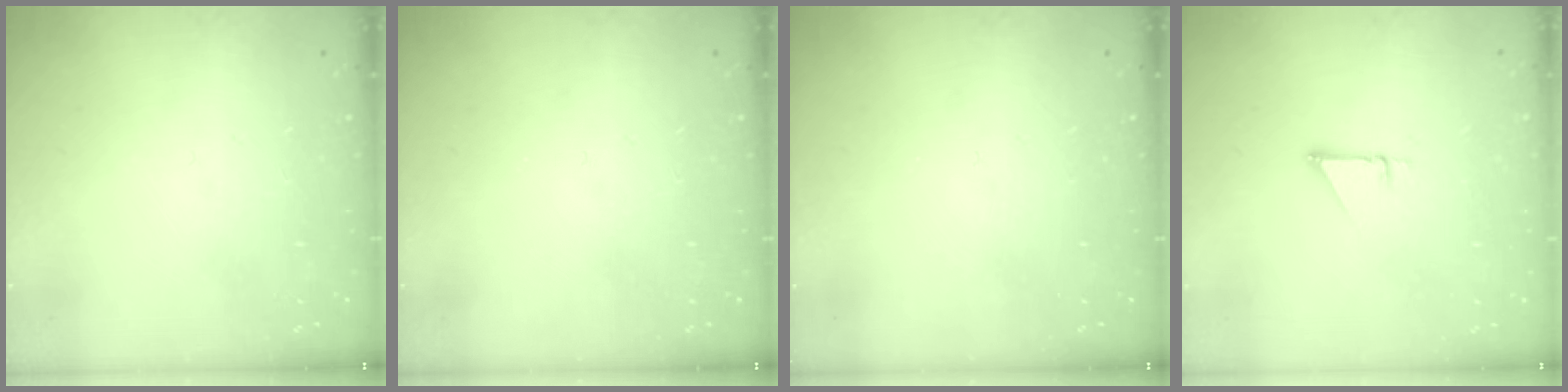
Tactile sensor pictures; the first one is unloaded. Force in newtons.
{"total": 0.0}
{"total": 0.0}
{"total": 2.7, "press": 2.7, "slide": 0.2}